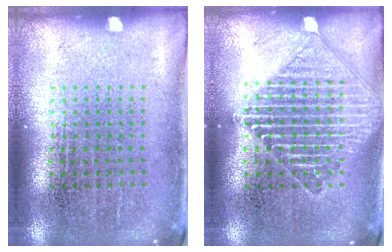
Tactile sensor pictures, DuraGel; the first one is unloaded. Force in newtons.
{"total": 3.4, "press": 3.3, "slide": 0.5}